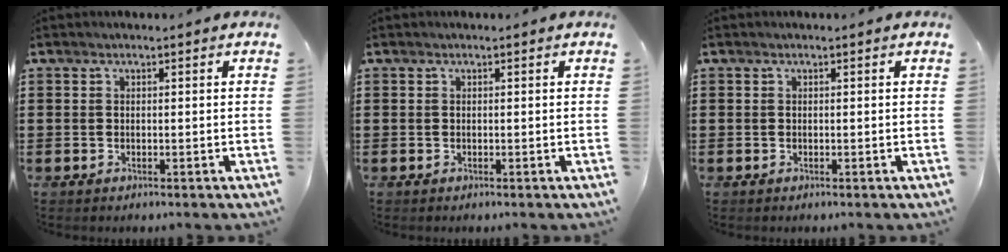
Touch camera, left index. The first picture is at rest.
{"total": 0.0}
{"total": 0.0}